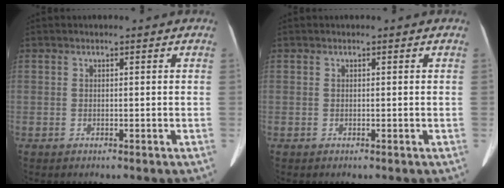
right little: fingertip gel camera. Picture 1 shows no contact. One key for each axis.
{"total": 0.0}